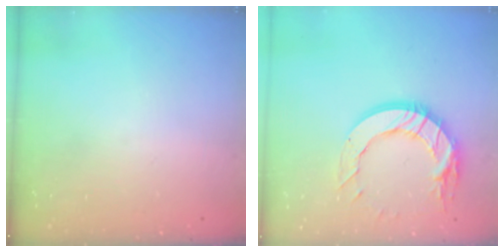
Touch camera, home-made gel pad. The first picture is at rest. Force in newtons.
{"total": 15.4, "press": 15.3, "slide": 1.5}